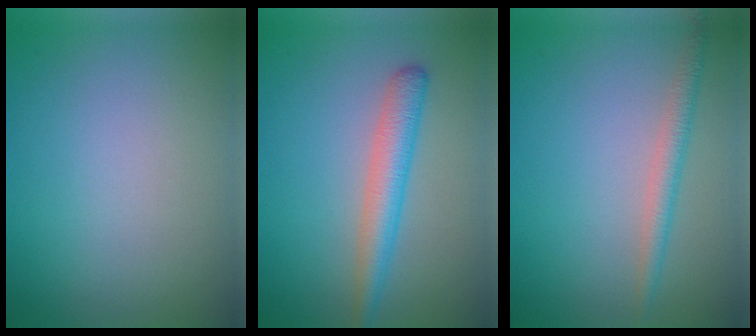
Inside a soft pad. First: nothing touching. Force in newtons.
{"total": 3.5, "press": 3.5, "slide": 0.1}
{"total": 2.0, "press": 2.0, "slide": 0.0}